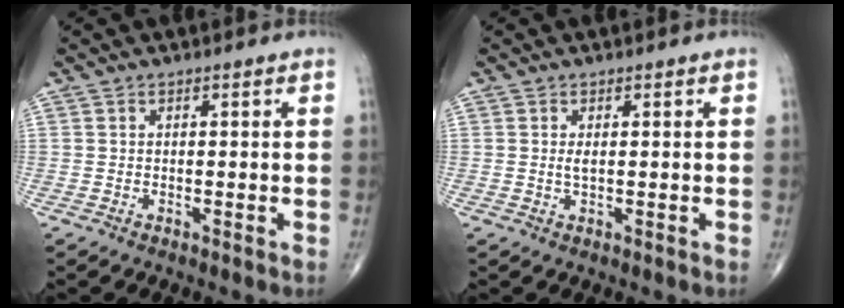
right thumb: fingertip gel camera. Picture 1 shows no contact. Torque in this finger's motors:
{"motor_torque": [0.11, 0.00, 0.39, 0.22, -0.02]}